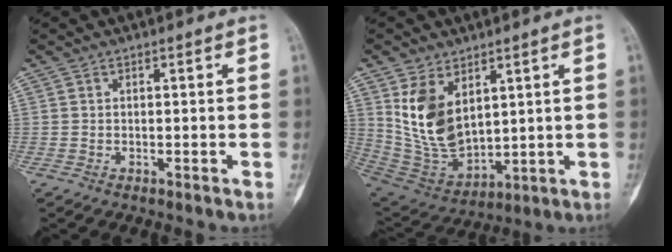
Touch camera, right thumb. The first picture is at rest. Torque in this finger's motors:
{"motor_torque": [-0.47, 2.45, 0.54, -0.16, 0.15]}